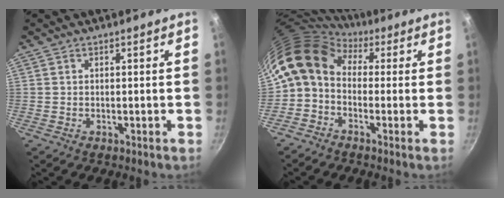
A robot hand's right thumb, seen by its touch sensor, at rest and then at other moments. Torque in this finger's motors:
{"motor_torque": [0.17, 1.77, 0.96, -0.98, 0.35]}